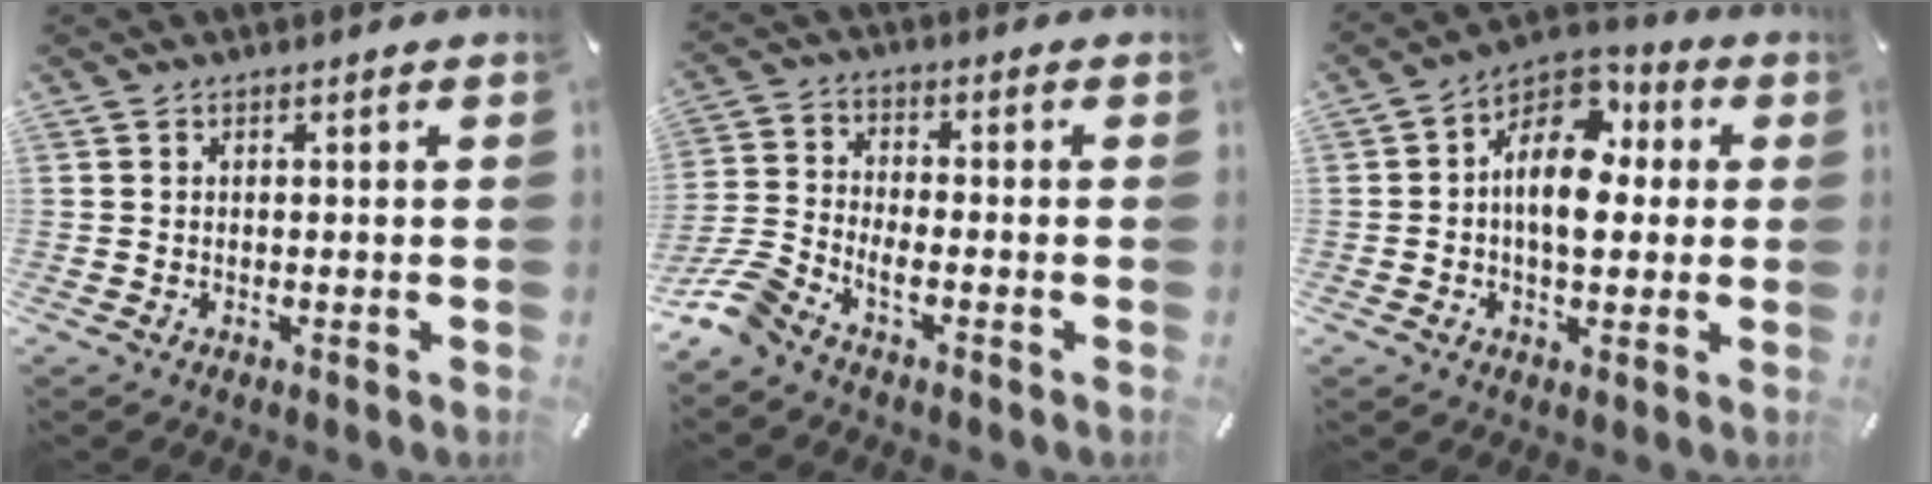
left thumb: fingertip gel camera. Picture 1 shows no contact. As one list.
[{"total": 7.4, "force": [-5.0, 3.3, 4.4], "torque": [-0.110, 0.002, -0.098]}, {"total": 12.7, "force": [1.2, 9.2, 8.7], "torque": [-0.144, -0.016, 0.018]}]